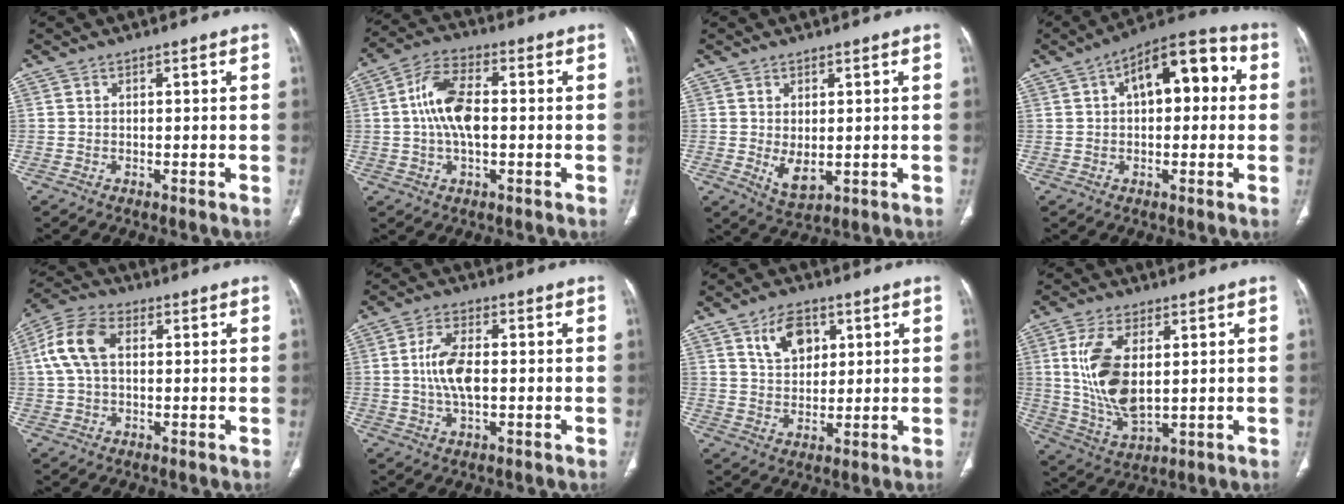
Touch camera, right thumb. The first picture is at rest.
{"total": 12.8, "force": [0.4, 6.4, 11.0], "torque": [-0.218, 0.022, 0.000]}
{"total": 4.8, "force": [-0.3, 2.6, 4.1], "torque": [-0.067, -0.012, 0.011]}
{"total": 13.8, "force": [3.1, 7.0, 11.5], "torque": [-0.133, 0.038, 0.039]}
{"total": 10.1, "force": [2.0, 6.1, 7.9], "torque": [-0.173, 0.026, 0.035]}
{"total": 7.5, "force": [0.0, 3.4, 6.6], "torque": [-0.139, 0.004, -0.002]}
{"total": 8.7, "force": [3.9, 4.8, 6.1], "torque": [-0.095, -0.014, 0.076]}
{"total": 13.1, "force": [2.3, 6.3, 11.2], "torque": [-0.228, -0.018, 0.057]}